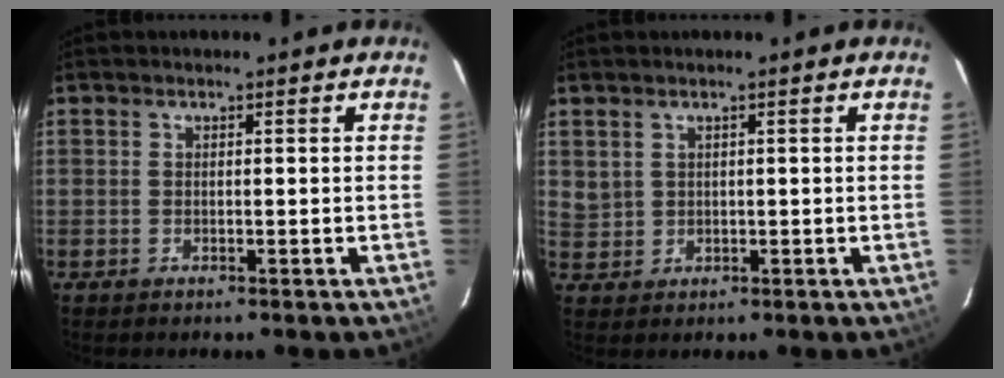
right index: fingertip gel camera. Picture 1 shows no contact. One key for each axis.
{"total": 2.4, "fx": 1.4, "fy": 1.9, "fz": 0.6, "tx": -0.010, "ty": 0.005, "tz": 0.035}